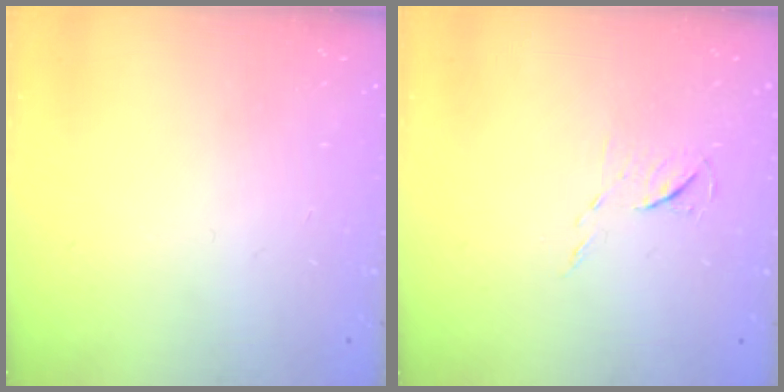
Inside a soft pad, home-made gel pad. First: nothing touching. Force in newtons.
{"total": 4.9, "press": 4.9, "slide": 0.5}